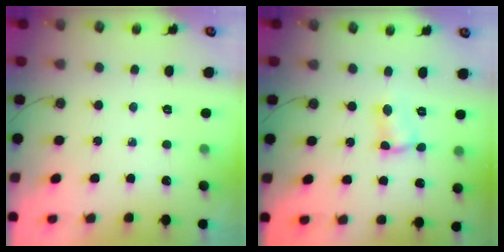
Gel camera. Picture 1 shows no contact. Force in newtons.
{"total": 2.9, "press": 2.9, "slide": 0.2}